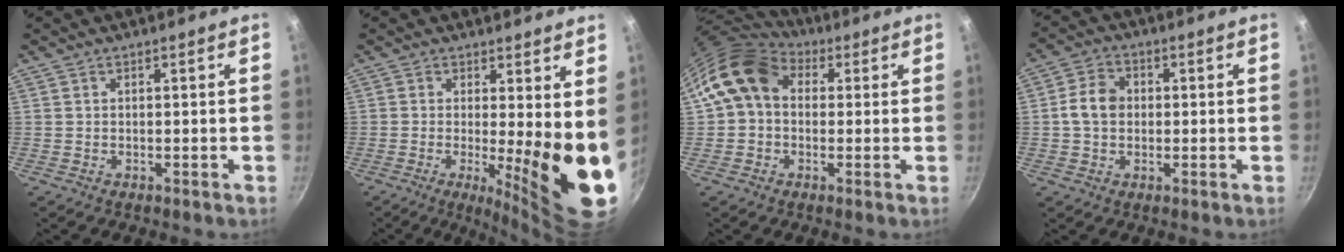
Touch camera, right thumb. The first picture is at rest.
{"total": 12.8, "force": [-0.2, 3.0, 12.5], "torque": [-0.156, -0.032, 0.000]}
{"total": 11.6, "force": [1.9, 9.1, 6.9], "torque": [-0.102, 0.020, 0.014]}
{"total": 6.3, "force": [0.1, 5.0, 3.8], "torque": [-0.056, 0.015, -0.008]}